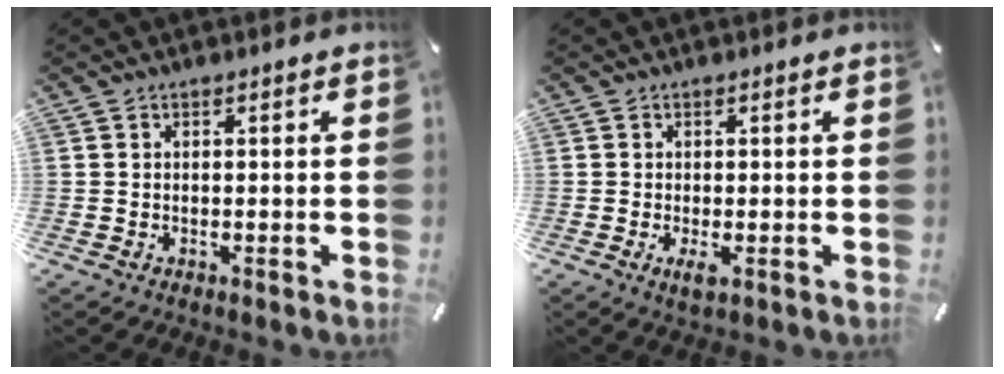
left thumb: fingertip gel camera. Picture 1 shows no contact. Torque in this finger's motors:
{"motor_torque": [0.32, 0.37, 0.13, -0.09, 0.00]}